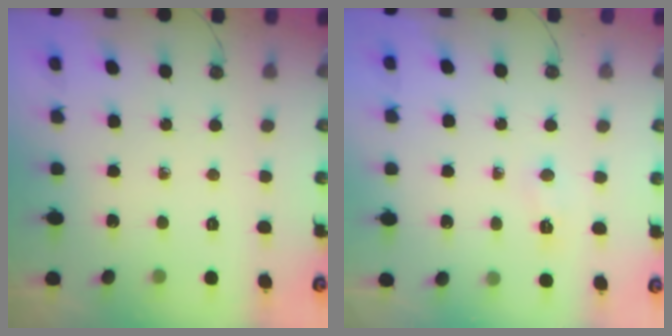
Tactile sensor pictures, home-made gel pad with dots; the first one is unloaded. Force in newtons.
{"total": 4.2, "press": 3.9, "slide": 1.3}